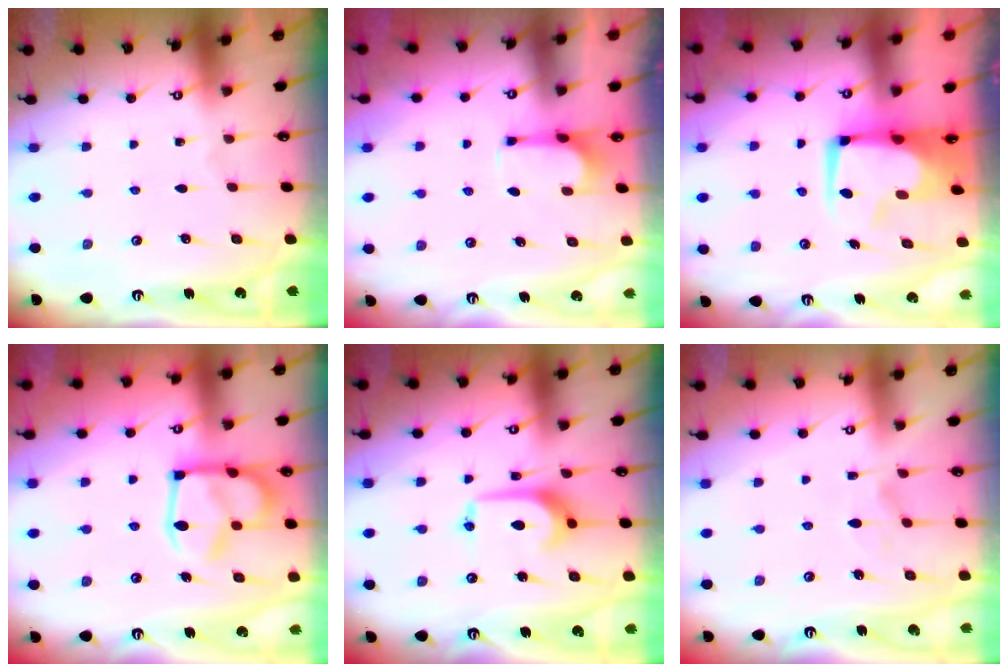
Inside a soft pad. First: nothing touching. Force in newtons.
{"total": 1.2, "press": 0.7, "slide": 1.0}
{"total": 5.3, "press": 5.2, "slide": 1.0}
{"total": 10.5, "press": 10.4, "slide": 1.6}
{"total": 9.3, "press": 9.2, "slide": 0.7}
{"total": 1.9, "press": 1.5, "slide": 1.1}